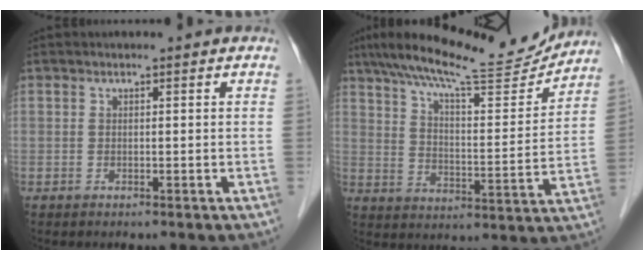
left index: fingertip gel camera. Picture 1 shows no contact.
{"total": 17.8, "force": [16.2, 1.6, 7.2], "torque": [-0.127, -0.009, 0.236]}